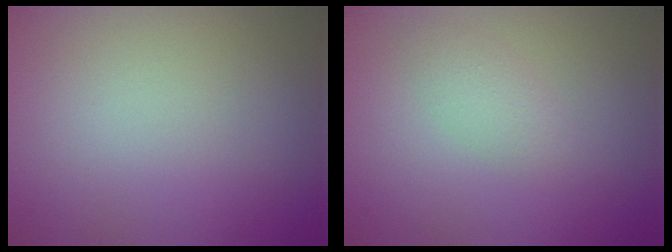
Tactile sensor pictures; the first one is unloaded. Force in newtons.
{"total": 1.7, "press": 1.7, "slide": 0.0}